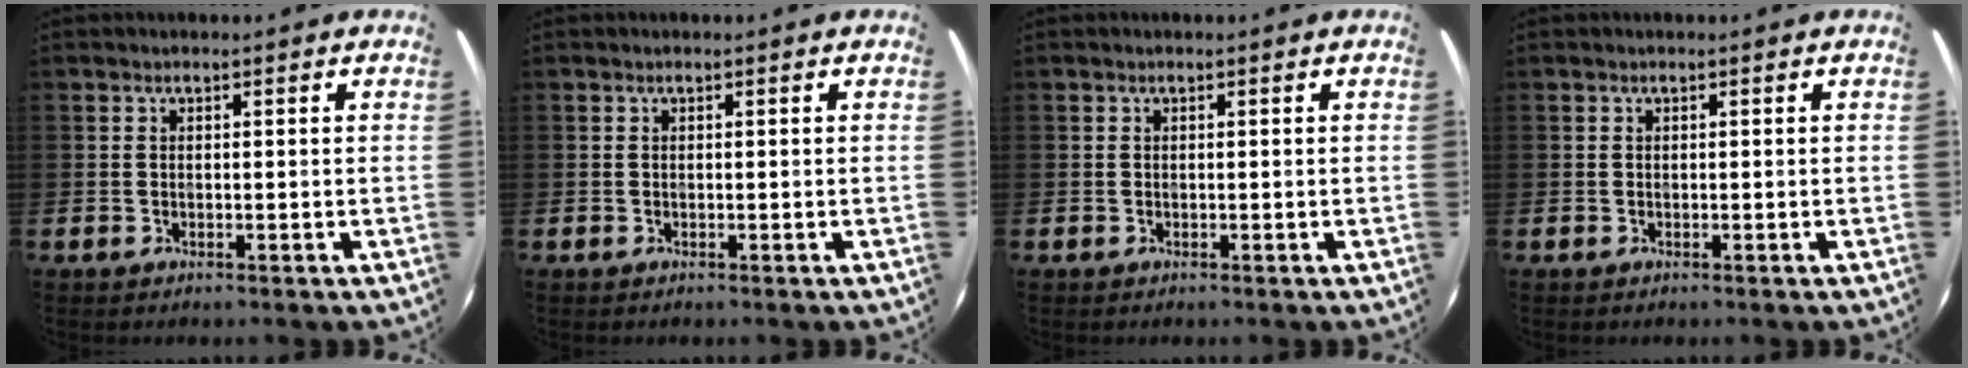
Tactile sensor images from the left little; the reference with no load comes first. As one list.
[{"total": 0.0}, {"total": 0.0}, {"total": 0.0}]